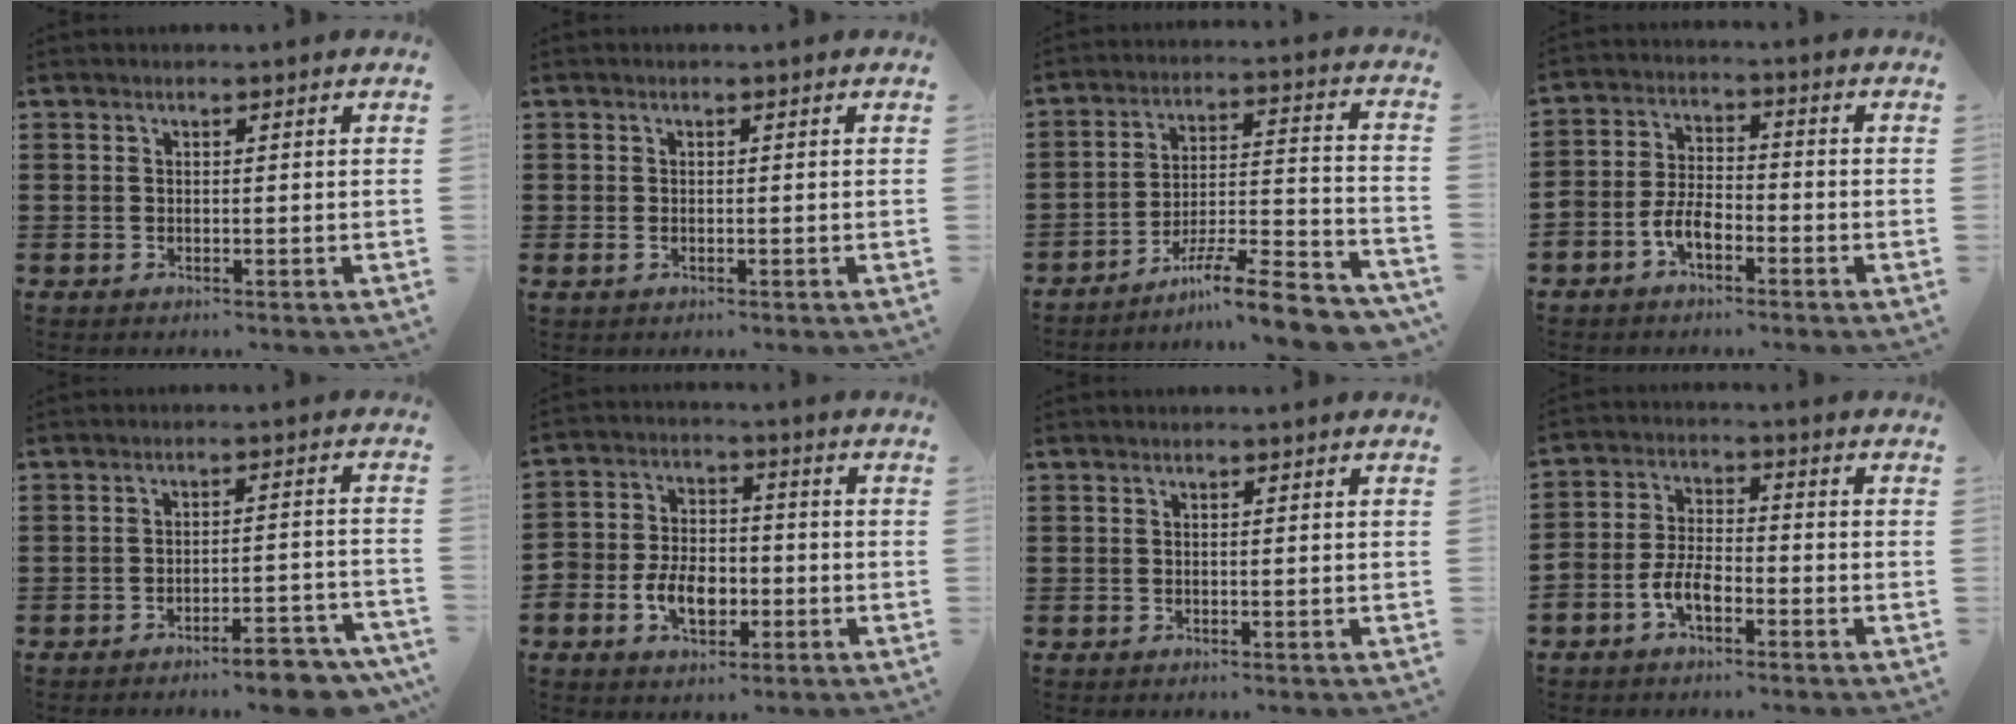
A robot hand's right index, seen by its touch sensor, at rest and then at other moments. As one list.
[{"total": 0.5, "force": [-0.1, 0.4, 0.4], "torque": [-0.009, 0.001, -0.002]}, {"total": 9.8, "force": [-8.3, 0.6, 5.2], "torque": [-0.070, 0.012, -0.158]}, {"total": 4.6, "force": [-2.8, 2.5, 2.8], "torque": [-0.070, 0.006, -0.059]}, {"total": 6.1, "force": [-5.4, 0.3, 2.7], "torque": [-0.039, -0.001, -0.100]}, {"total": 6.8, "force": [-2.5, 4.8, 4.0], "torque": [-0.079, 0.007, -0.049]}, {"total": 0.0}, {"total": 4.6, "force": [-2.7, 2.4, 2.9], "torque": [-0.080, 0.001, -0.058]}]